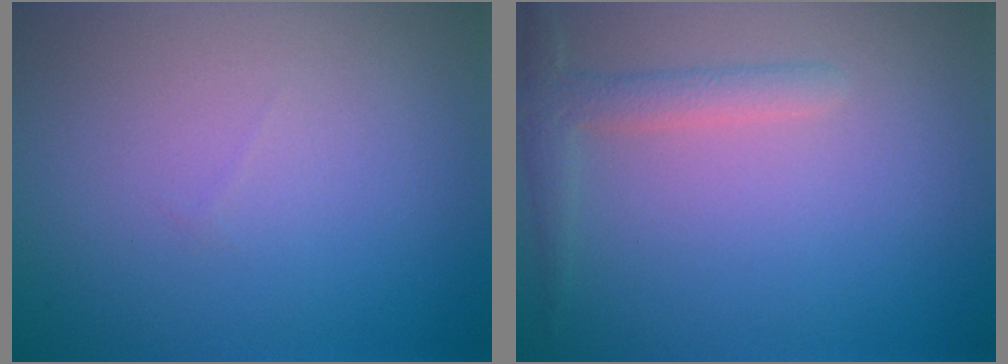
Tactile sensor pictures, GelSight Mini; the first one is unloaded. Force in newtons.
{"total": 2.3, "press": 2.3, "slide": 0.2}